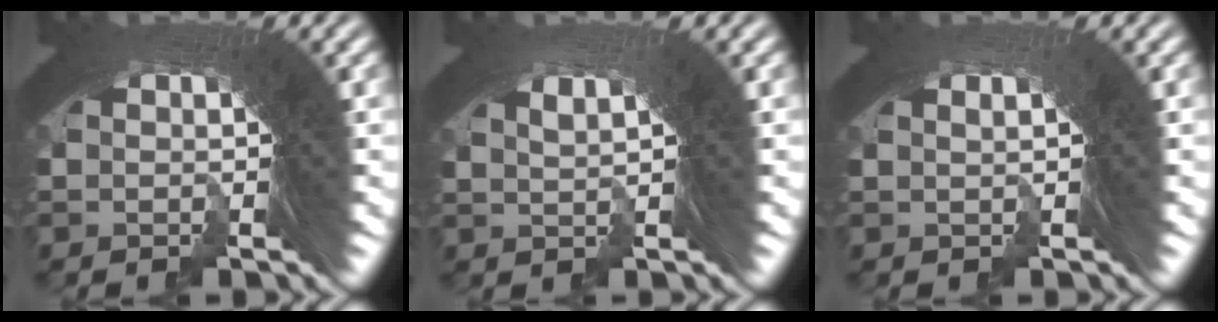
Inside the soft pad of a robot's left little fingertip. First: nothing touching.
{"total": 2.2, "force": [0.1, 1.5, 1.6], "torque": [-0.054, -0.007, 0.001]}
{"total": 0.0}